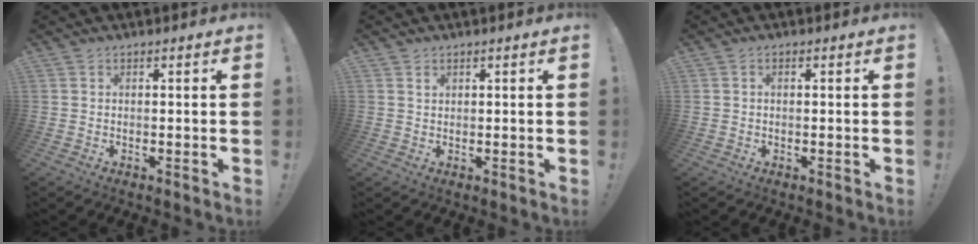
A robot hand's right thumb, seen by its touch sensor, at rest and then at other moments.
{"total": 1.8, "force": [1.0, 1.5, 0.5], "torque": [0.005, -0.007, 0.015]}
{"total": 0.8, "force": [-0.3, 0.4, 0.6], "torque": [-0.012, 0.003, -0.005]}